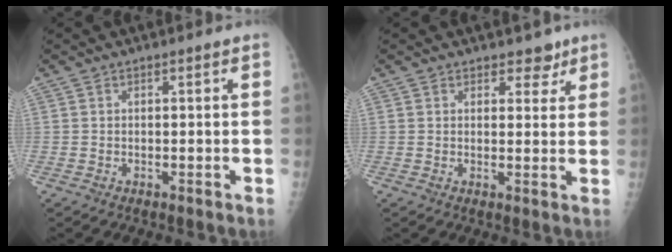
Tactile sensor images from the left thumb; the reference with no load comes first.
{"total": 3.5, "force": [2.5, 2.2, 1.2], "torque": [0.011, -0.013, 0.033]}